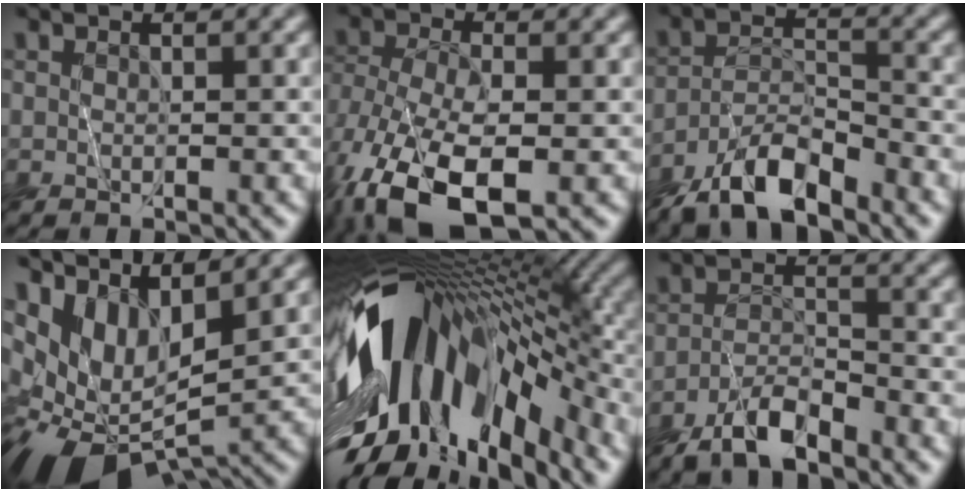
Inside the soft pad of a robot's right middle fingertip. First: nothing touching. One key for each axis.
{"total": 11.1, "fx": -5.7, "fy": 5.4, "fz": 7.8, "tx": -0.173, "ty": -0.032, "tz": -0.098}
{"total": 7.6, "fx": -6.3, "fy": 2.1, "fz": 3.7, "tx": -0.060, "ty": -0.001, "tz": -0.127}
{"total": 8.8, "fx": 0.2, "fy": 5.2, "fz": 7.1, "tx": -0.128, "ty": -0.015, "tz": 0.010}
{"total": 16.0, "fx": -5.8, "fy": 7.4, "fz": 12.9, "tx": -0.239, "ty": 0.007, "tz": -0.109}
{"total": 4.8, "fx": -4.1, "fy": 1.0, "fz": 2.3, "tx": -0.038, "ty": -0.001, "tz": -0.080}